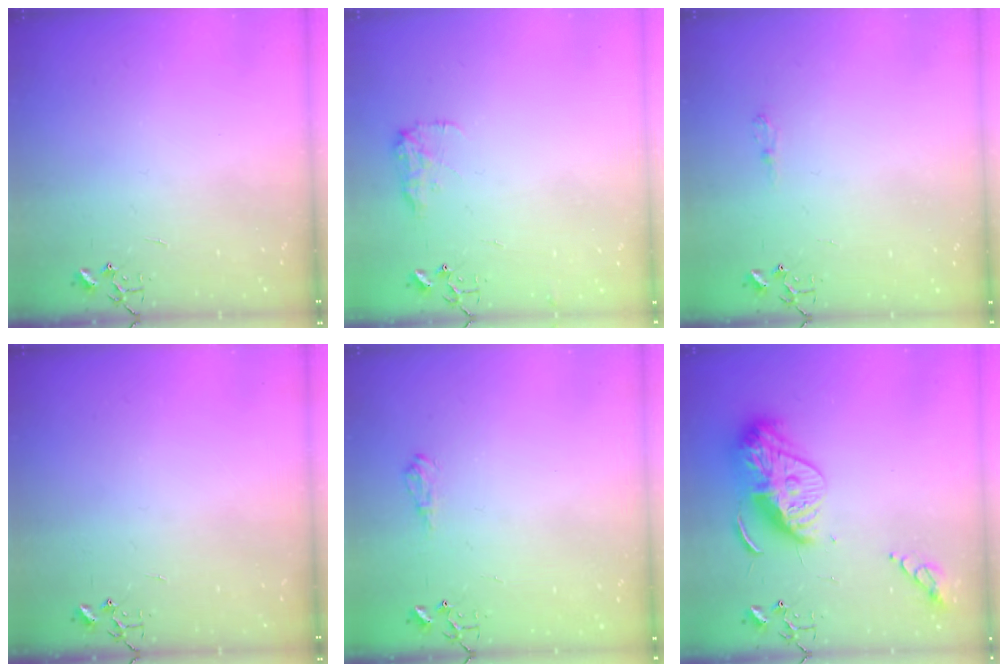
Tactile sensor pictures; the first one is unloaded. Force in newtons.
{"total": 8.7, "press": 8.6, "slide": 0.5}
{"total": 6.5, "press": 6.5, "slide": 0.6}
{"total": 0.0}
{"total": 8.2, "press": 8.2, "slide": 0.9}
{"total": 16.7, "press": 16.7, "slide": 0.8}